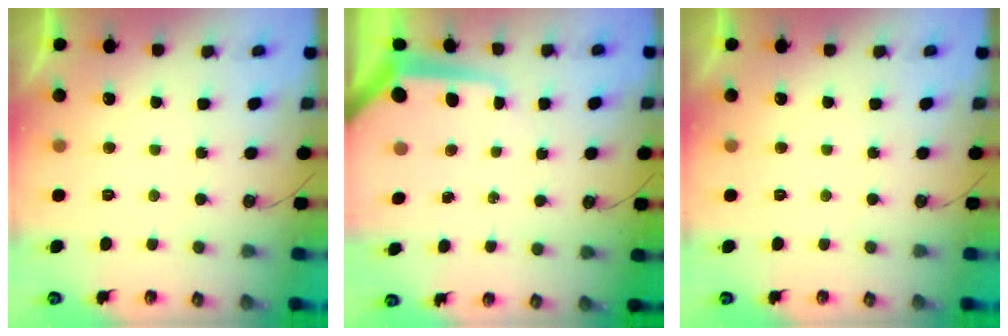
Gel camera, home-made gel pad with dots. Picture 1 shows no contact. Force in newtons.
{"total": 8.7, "press": 8.7, "slide": 0.8}
{"total": 0.0}